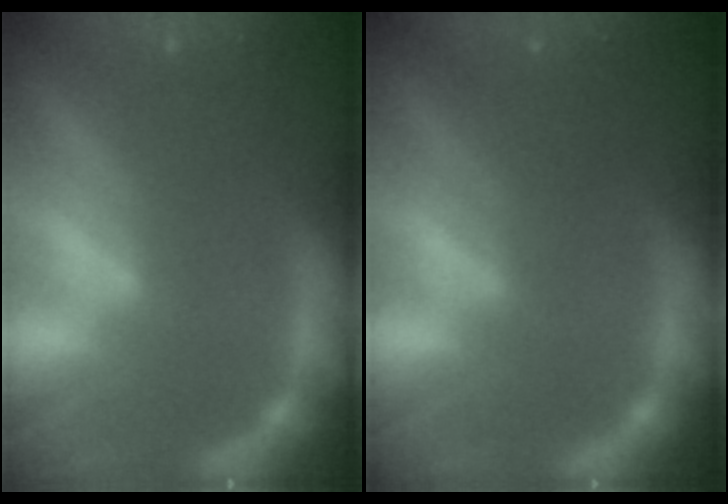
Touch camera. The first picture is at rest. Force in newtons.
{"total": 2.5}